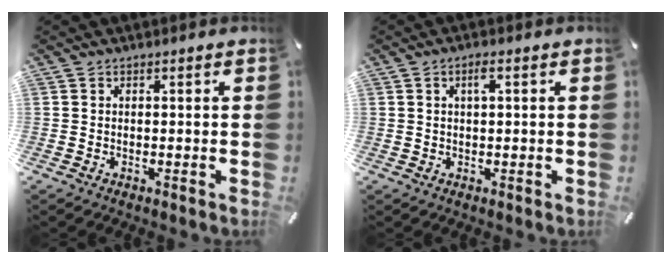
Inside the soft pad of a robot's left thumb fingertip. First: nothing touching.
{"total": 2.5, "force": [0.8, 0.8, 2.2], "torque": [-0.044, 0.006, 0.011]}